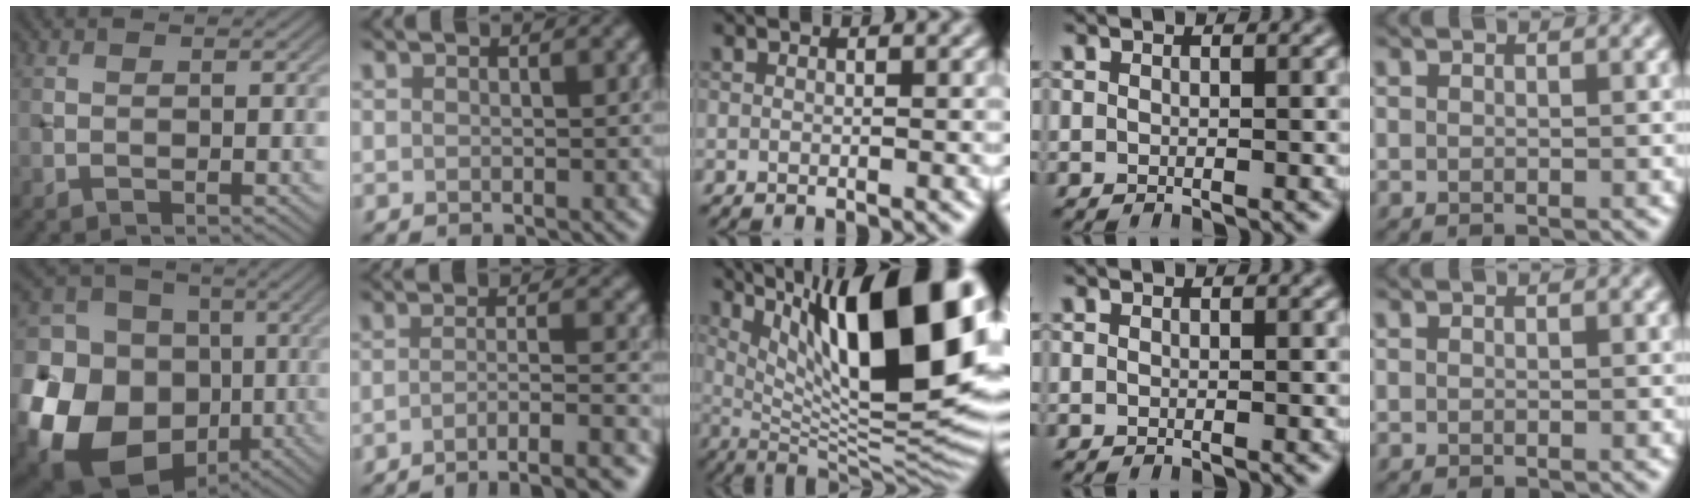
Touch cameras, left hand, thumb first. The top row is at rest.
{"thumb": {"total": 22.3, "force": [-7.1, 18.8, 9.6], "torque": [-0.240, -0.039, -0.138]}, "index": {"total": 6.9, "force": [-4.8, 1.1, 4.8], "torque": [-0.058, 0.010, -0.053]}, "middle": {"total": 17.5, "force": [6.0, 5.8, 15.4], "torque": [-0.216, 0.024, 0.113]}}